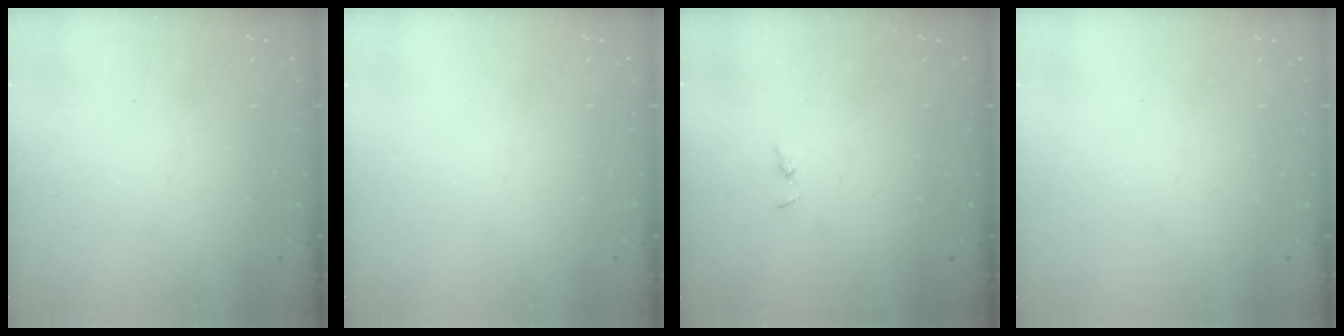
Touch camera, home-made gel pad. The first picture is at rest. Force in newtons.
{"total": 0.0}
{"total": 1.5, "press": 1.5, "slide": 0.4}
{"total": 0.0}